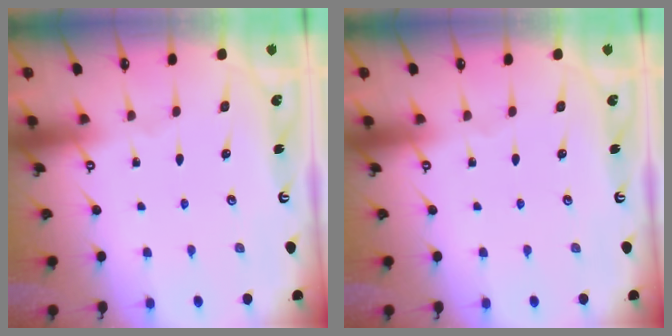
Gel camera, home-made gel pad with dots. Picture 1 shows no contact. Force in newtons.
{"total": 0.0}